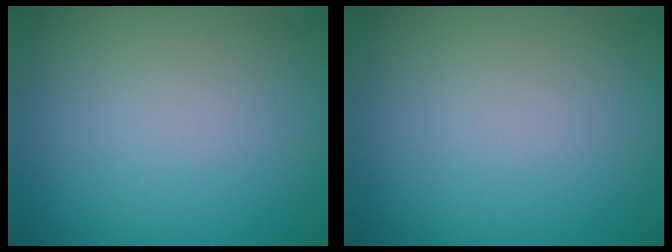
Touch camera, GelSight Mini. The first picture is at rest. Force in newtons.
{"total": 0.0}